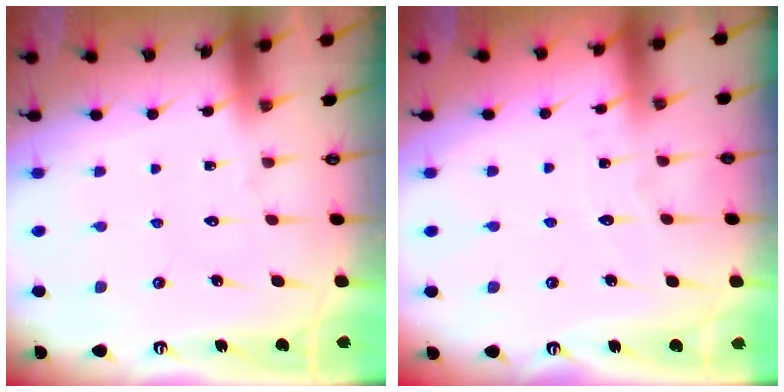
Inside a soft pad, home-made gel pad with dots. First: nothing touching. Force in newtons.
{"total": 2.9, "press": 2.9, "slide": 0.2}